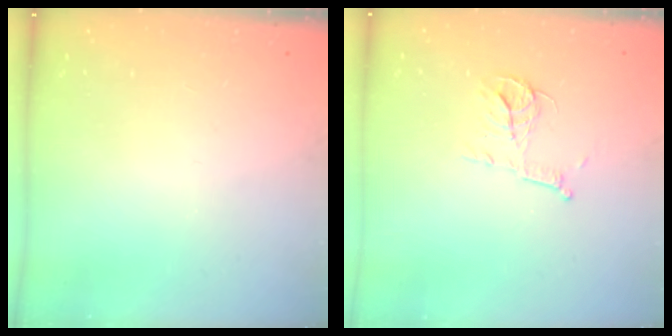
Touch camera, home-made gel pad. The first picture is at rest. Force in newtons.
{"total": 8.0, "press": 8.0, "slide": 0.3}